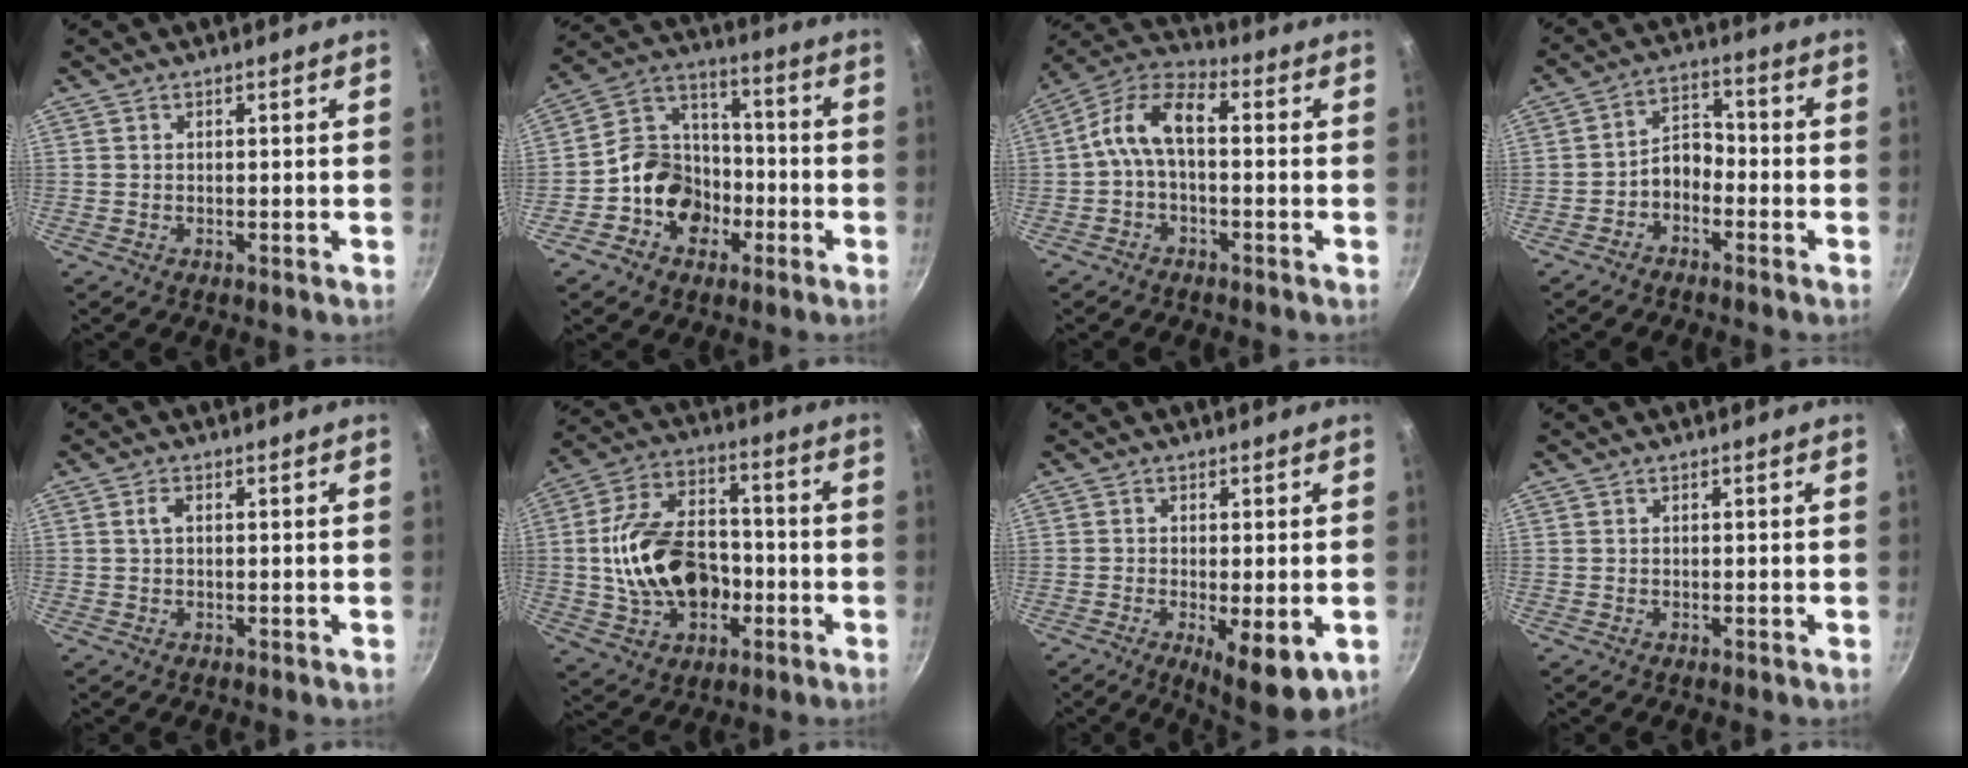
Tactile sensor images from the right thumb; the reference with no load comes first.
{"total": 13.2, "force": [-4.5, 10.6, 6.4], "torque": [-0.072, 0.059, -0.087]}
{"total": 10.2, "force": [0.1, 5.4, 8.6], "torque": [-0.161, 0.039, -0.011]}
{"total": 5.9, "force": [-2.4, 4.0, 3.6], "torque": [-0.045, 0.036, -0.056]}
{"total": 1.7, "force": [0.3, 1.0, 1.4], "torque": [-0.028, 0.004, 0.004]}
{"total": 18.6, "force": [-2.4, 12.4, 13.7], "torque": [-0.227, 0.031, -0.036]}
{"total": 10.3, "force": [-3.4, 3.5, 9.0], "torque": [-0.128, -0.017, -0.044]}
{"total": 0.0}